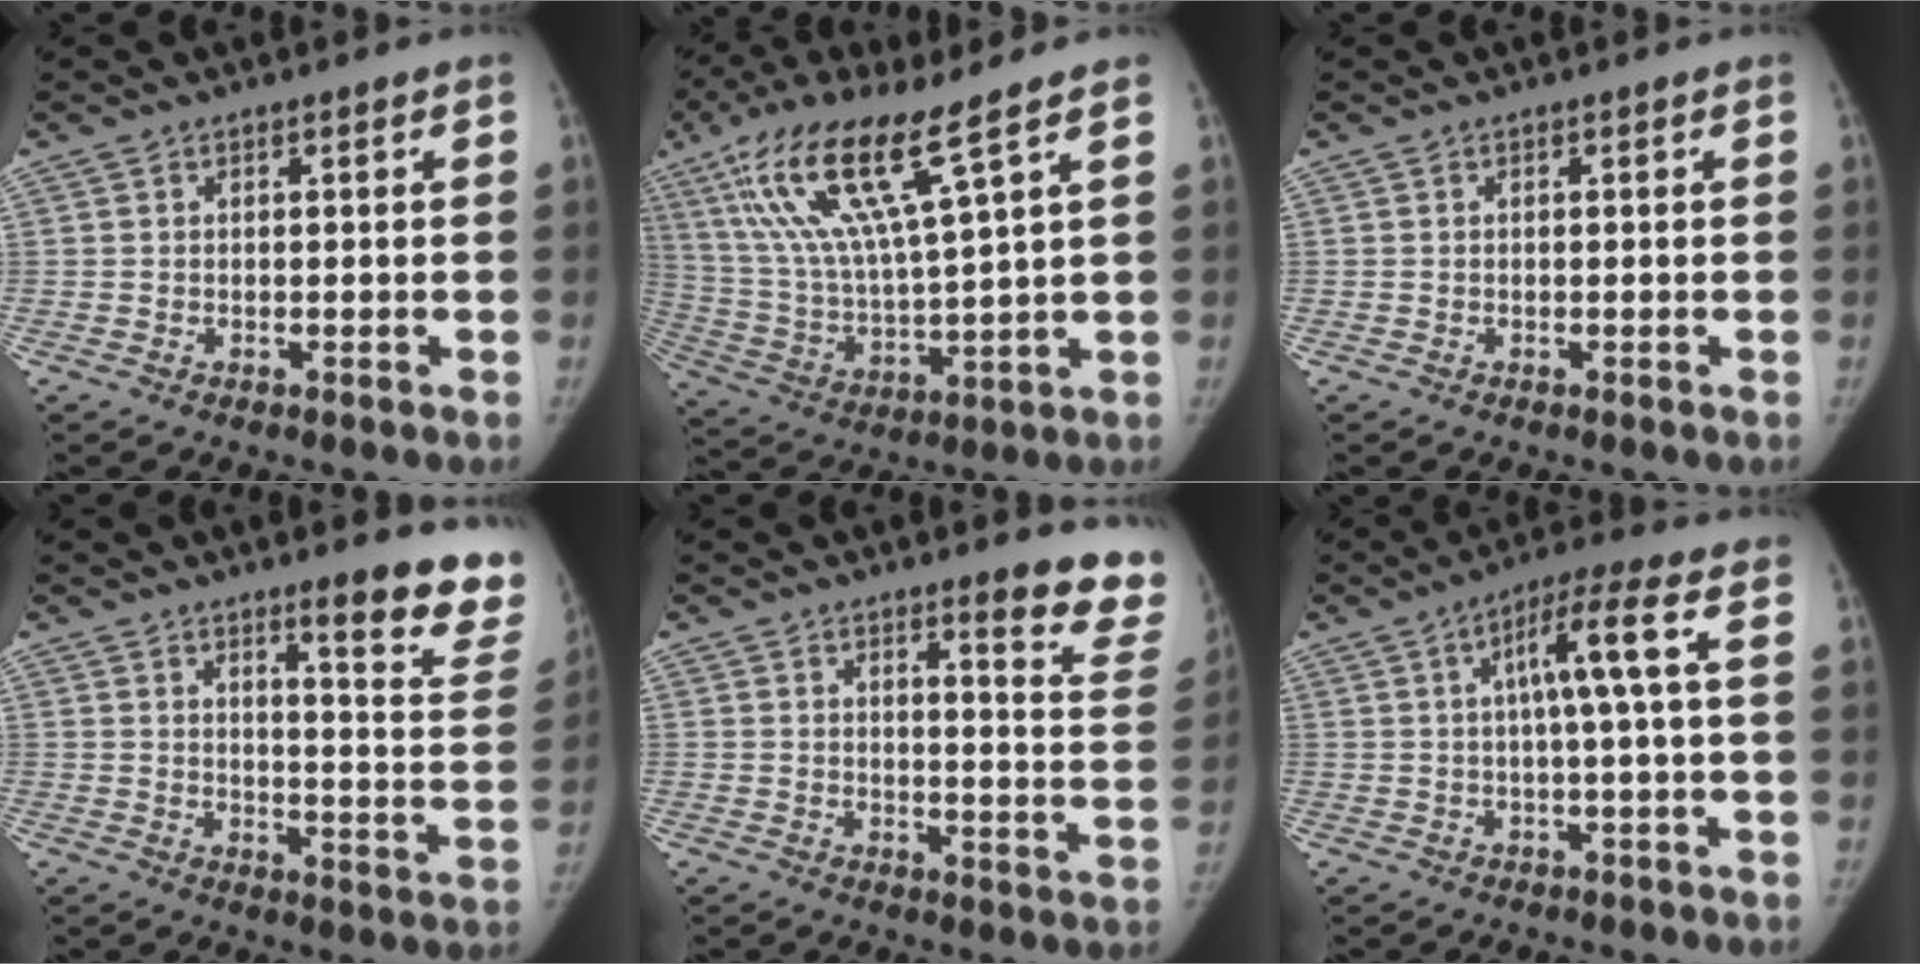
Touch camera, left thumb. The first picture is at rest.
{"total": 17.2, "force": [9.7, 1.8, 14.2], "torque": [-0.292, -0.035, 0.192]}
{"total": 0.0}
{"total": 14.7, "force": [11.0, 2.4, 9.5], "torque": [-0.081, -0.082, 0.137]}
{"total": 11.9, "force": [9.8, 1.8, 6.5], "torque": [-0.042, -0.078, 0.102]}
{"total": 7.1, "force": [1.0, -0.3, 7.1], "torque": [-0.139, 0.020, 0.017]}